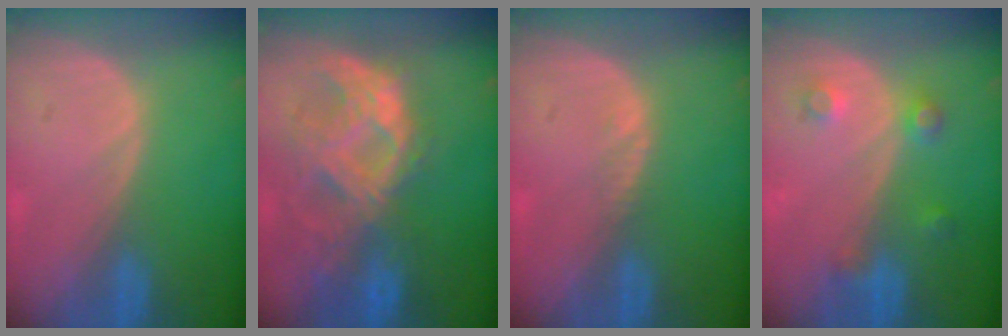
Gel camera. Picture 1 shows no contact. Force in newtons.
{"total": 10.1, "press": 9.0, "slide": 4.7}
{"total": 0.8, "press": 0.7, "slide": 0.5}
{"total": 3.5, "press": 3.3, "slide": 1.1}